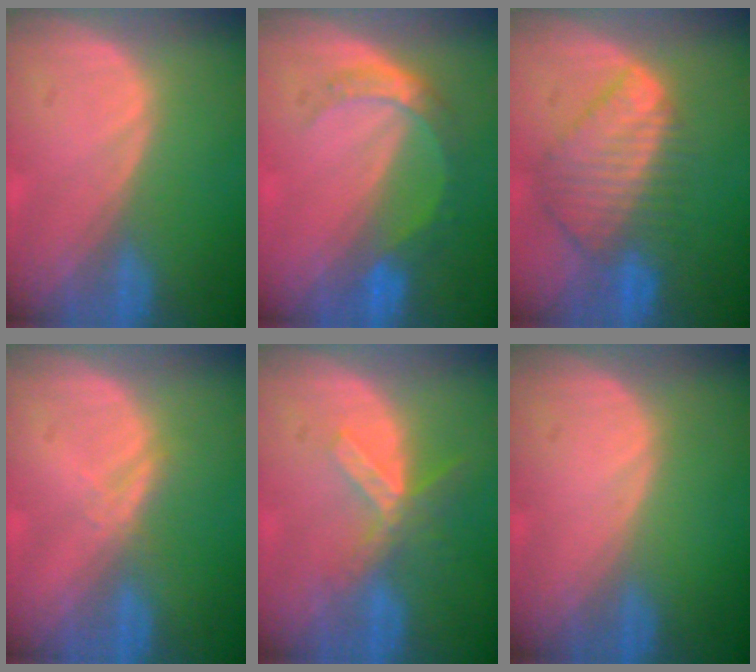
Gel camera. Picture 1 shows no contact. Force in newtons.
{"total": 5.4, "press": 4.9, "slide": 2.2}
{"total": 9.0, "press": 7.8, "slide": 4.6}
{"total": 1.3, "press": 1.3, "slide": 0.1}
{"total": 5.5, "press": 5.0, "slide": 2.3}
{"total": 0.0}